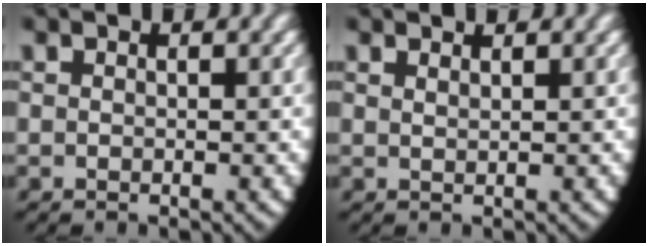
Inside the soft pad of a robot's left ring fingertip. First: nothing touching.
{"total": 1.2, "force": [1.0, -0.6, 0.1], "torque": [-0.001, -0.005, 0.024]}